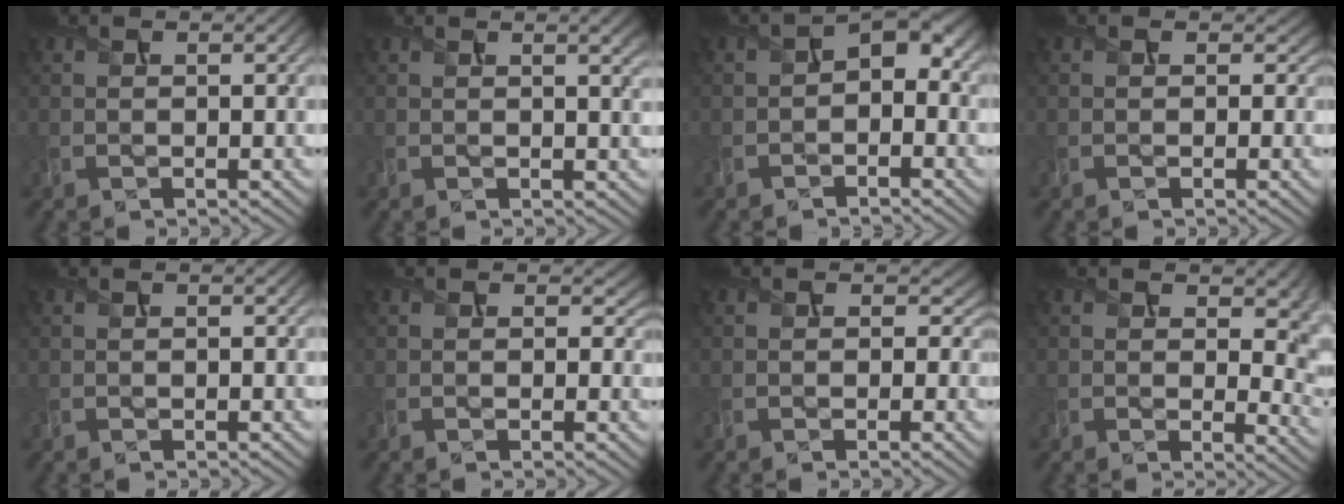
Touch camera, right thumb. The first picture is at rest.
{"total": 4.0, "force": [1.5, 1.2, 3.5], "torque": [-0.044, 0.006, 0.019]}
{"total": 3.7, "force": [-0.8, 2.5, 2.7], "torque": [-0.039, 0.005, -0.020]}
{"total": 1.1, "force": [0.2, 1.1, 0.4], "torque": [-0.011, -0.006, 0.003]}
{"total": 0.0}
{"total": 2.1, "force": [0.7, 1.5, 1.3], "torque": [-0.024, -0.010, 0.008]}
{"total": 2.6, "force": [0.4, 2.2, 1.2], "torque": [-0.023, -0.012, 0.006]}
{"total": 9.1, "force": [2.3, 5.8, 6.7], "torque": [-0.091, -0.029, 0.054]}